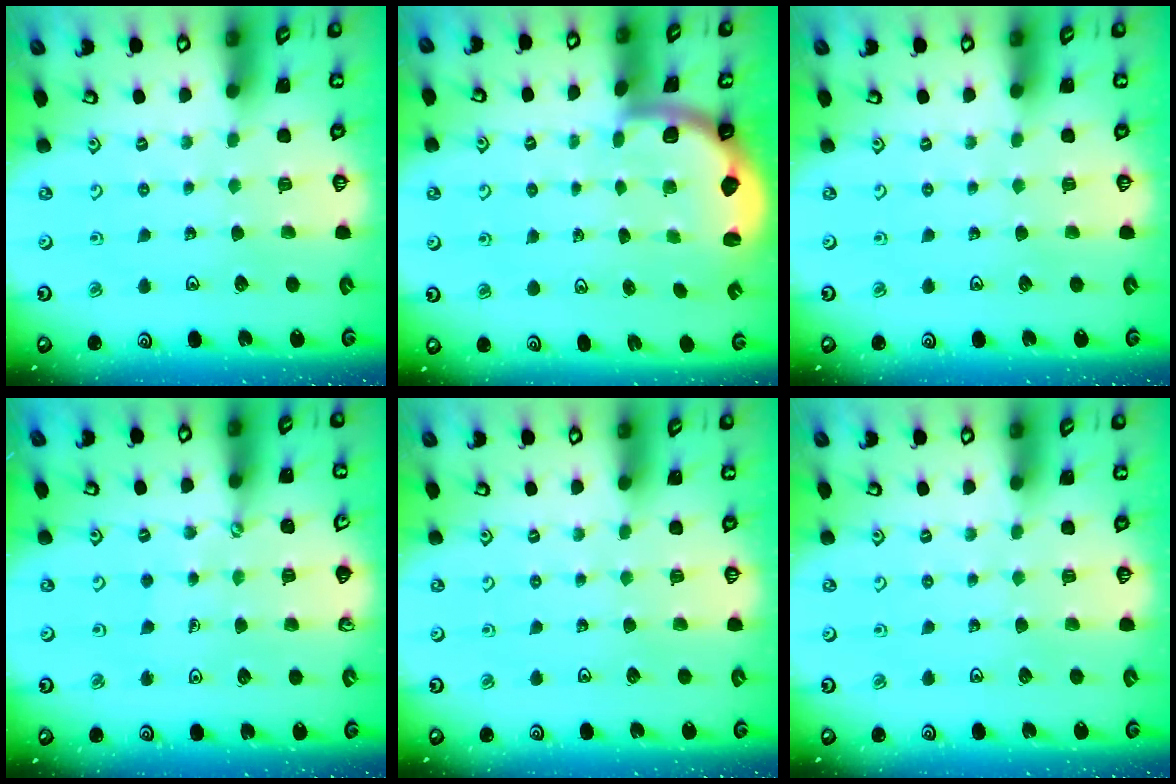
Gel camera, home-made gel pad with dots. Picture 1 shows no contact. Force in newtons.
{"total": 2.0, "press": 2.0, "slide": 0.5}
{"total": 0.0}
{"total": 0.5, "press": 0.5, "slide": 0.1}
{"total": 0.0}
{"total": 0.0}